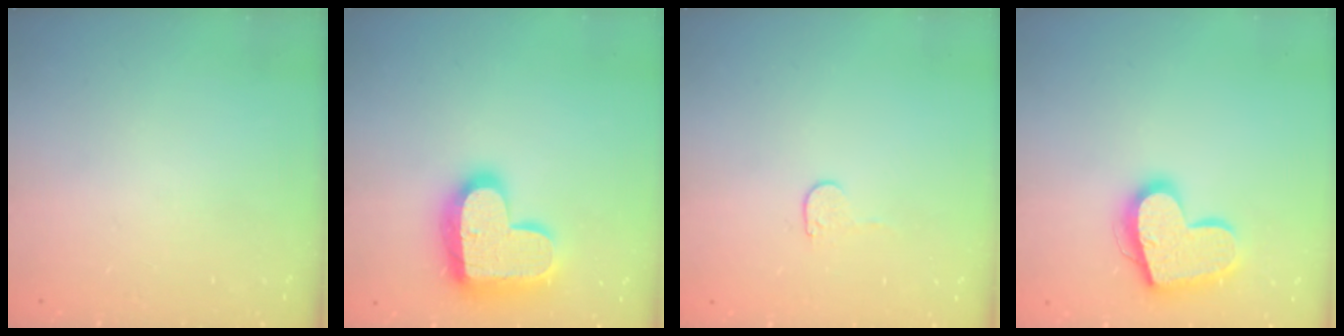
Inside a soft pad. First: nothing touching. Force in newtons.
{"total": 19.9, "press": 19.9, "slide": 1.3}
{"total": 4.0, "press": 4.0, "slide": 0.3}
{"total": 17.9, "press": 17.9, "slide": 1.3}